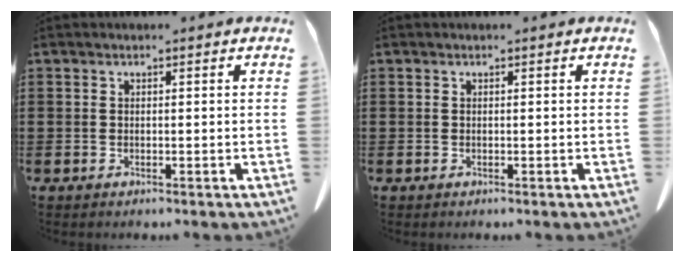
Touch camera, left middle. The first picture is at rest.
{"total": 0.0}